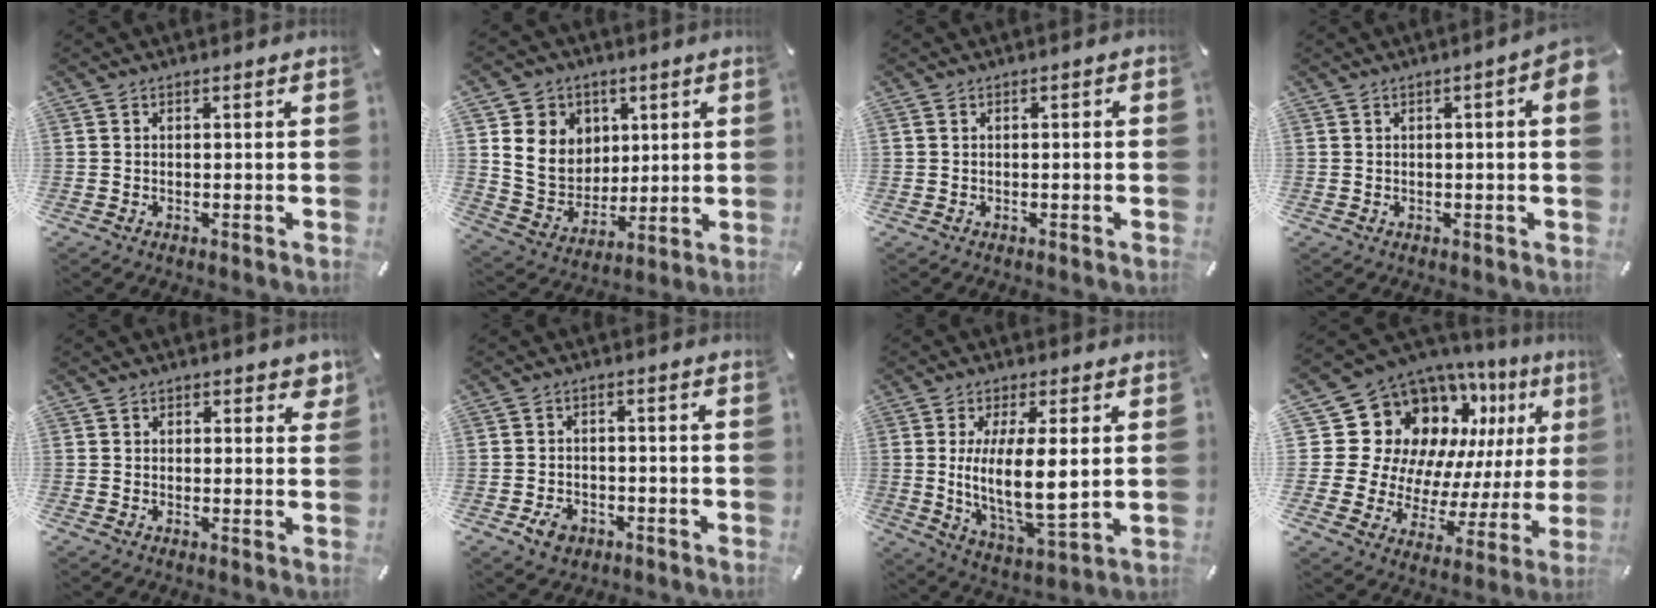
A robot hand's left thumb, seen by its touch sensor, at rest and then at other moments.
{"total": 11.4, "force": [3.4, 10.5, 2.7], "torque": [-0.055, -0.016, 0.076]}
{"total": 1.0, "force": [-0.5, 0.3, 0.8], "torque": [-0.015, 0.000, -0.008]}
{"total": 3.5, "force": [0.5, 0.4, 3.5], "torque": [-0.054, -0.003, 0.007]}
{"total": 2.6, "force": [1.6, 1.5, 1.3], "torque": [-0.005, -0.003, 0.023]}
{"total": 4.4, "force": [-2.1, 3.4, 1.8], "torque": [-0.034, 0.008, -0.039]}
{"total": 13.2, "force": [1.9, 4.6, 12.3], "torque": [-0.232, -0.020, 0.031]}
{"total": 18.2, "force": [10.4, 13.1, 7.2], "torque": [-0.127, -0.112, 0.215]}